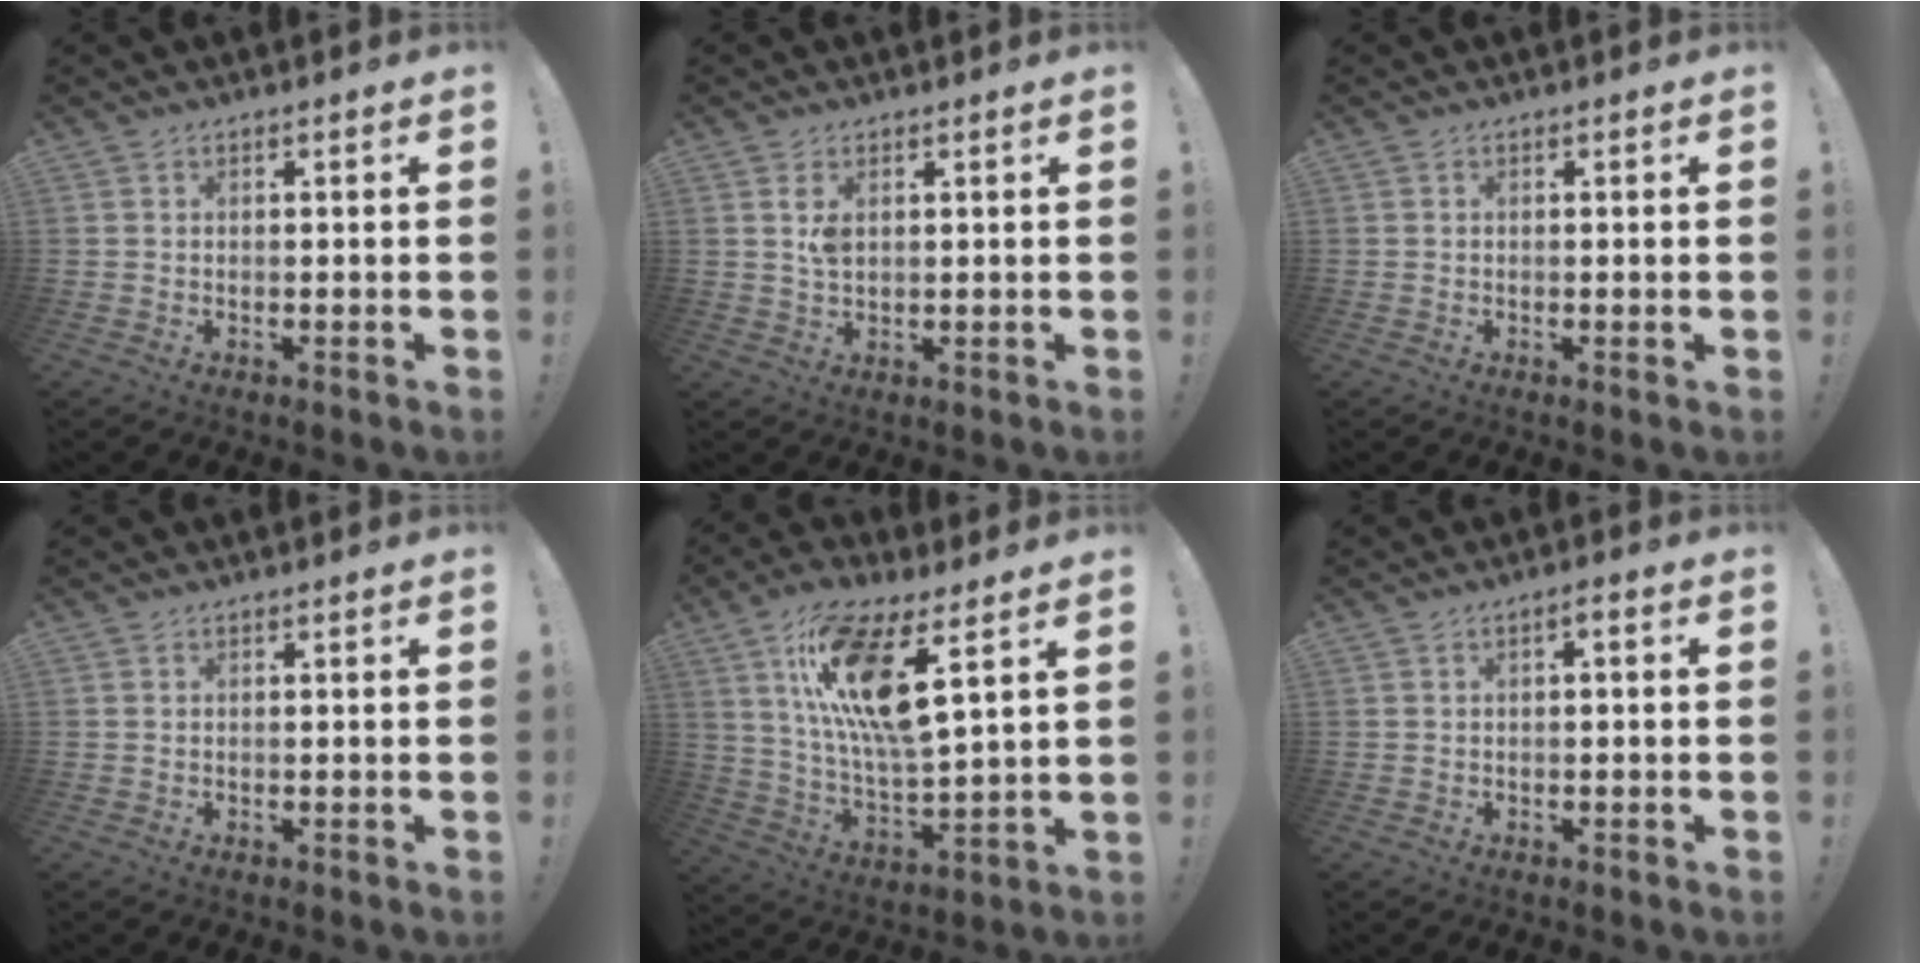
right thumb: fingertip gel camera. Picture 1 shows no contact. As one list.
[{"total": 3.4, "force": [1.2, 1.8, 2.6], "torque": [-0.047, 0.000, 0.019]}, {"total": 0.8, "force": [0.0, -0.2, 0.8], "torque": [-0.012, -0.001, -0.001]}, {"total": 0.0}, {"total": 17.1, "force": [8.3, 4.6, 14.2], "torque": [-0.278, -0.039, 0.128]}, {"total": 1.7, "force": [-0.9, 0.6, 1.3], "torque": [-0.030, 0.011, -0.017]}]